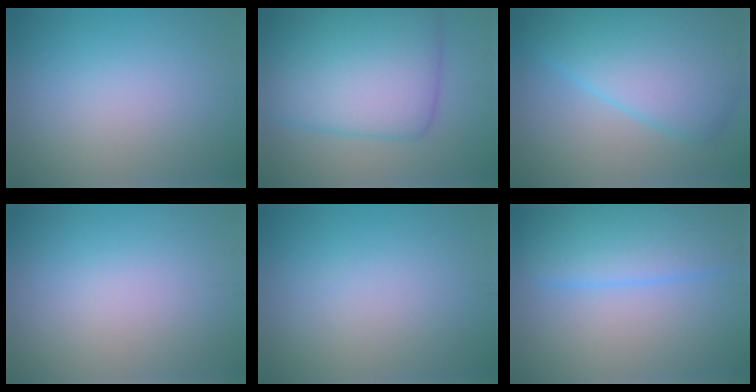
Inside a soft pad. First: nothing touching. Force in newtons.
{"total": 10.5, "press": 10.5, "slide": 0.1}
{"total": 9.1, "press": 9.1, "slide": 0.0}
{"total": 0.0}
{"total": 0.0}
{"total": 5.6, "press": 5.6, "slide": 0.4}